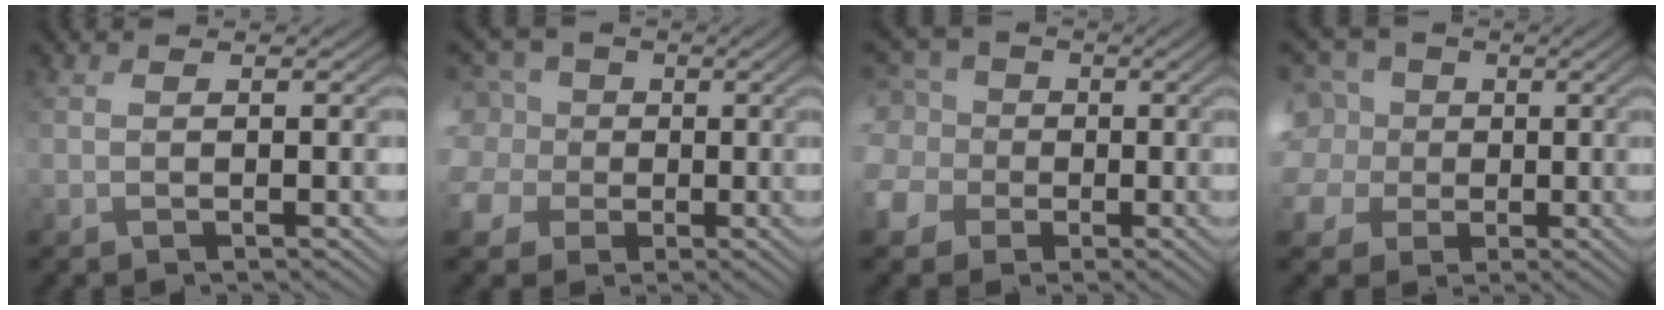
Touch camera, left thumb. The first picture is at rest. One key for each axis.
{"total": 9.8, "fx": -0.4, "fy": 8.8, "fz": 4.2, "tx": -0.166, "ty": 0.002, "tz": -0.032}
{"total": 9.1, "fx": -0.9, "fy": 8.2, "fz": 4.0, "tx": -0.148, "ty": -0.004, "tz": -0.031}
{"total": 12.9, "fx": 0.7, "fy": 11.3, "fz": 6.2, "tx": -0.221, "ty": 0.013, "tz": -0.010}